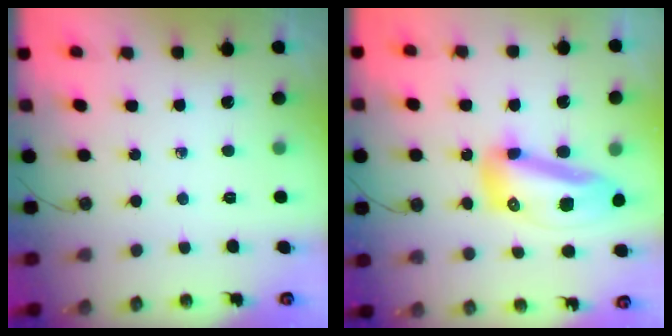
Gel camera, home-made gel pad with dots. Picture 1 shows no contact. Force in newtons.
{"total": 15.5, "press": 15.4, "slide": 1.7}